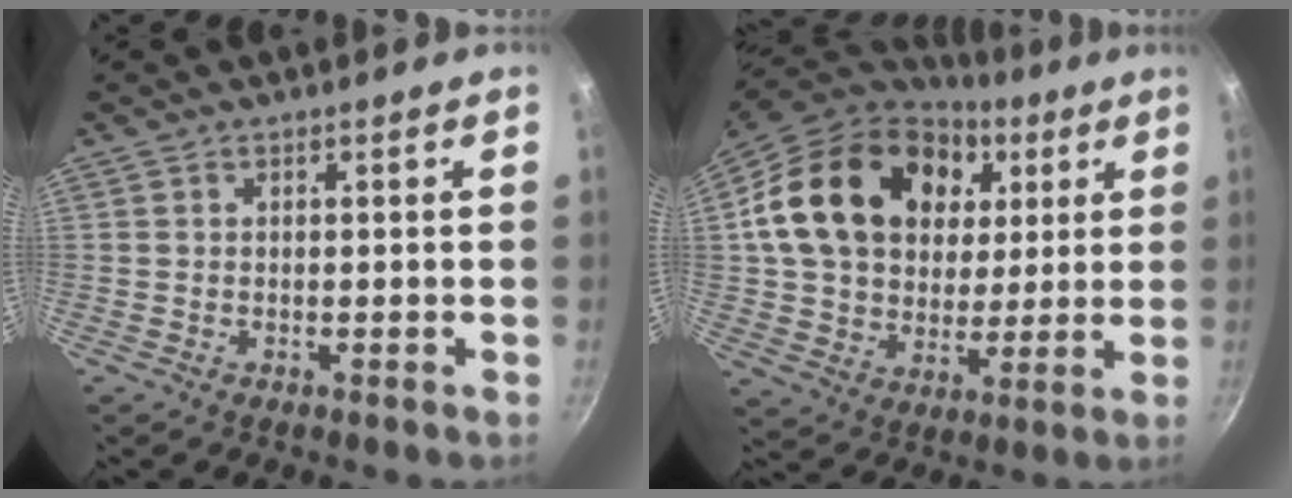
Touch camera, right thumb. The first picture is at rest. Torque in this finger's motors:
{"motor_torque": [0.41, 4.61, 0.94, -0.56, 0.54]}